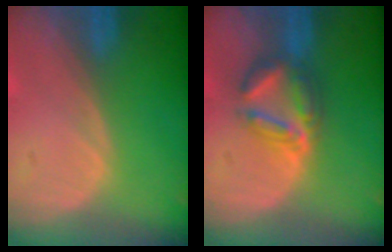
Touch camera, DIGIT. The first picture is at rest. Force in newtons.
{"total": 5.9, "press": 5.8, "slide": 1.4}